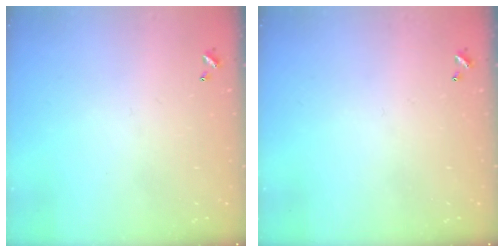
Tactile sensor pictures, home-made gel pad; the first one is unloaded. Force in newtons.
{"total": 0.0}